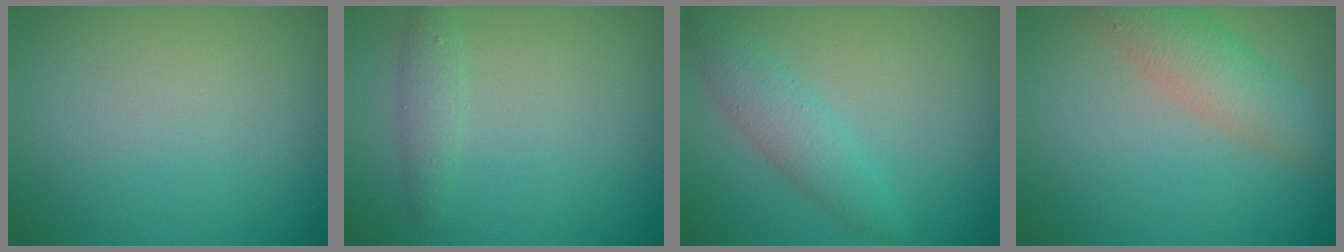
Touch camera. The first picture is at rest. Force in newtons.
{"total": 1.4, "press": 1.4, "slide": 0.1}
{"total": 2.6, "press": 2.6, "slide": 0.0}
{"total": 4.0, "press": 4.0, "slide": 0.1}